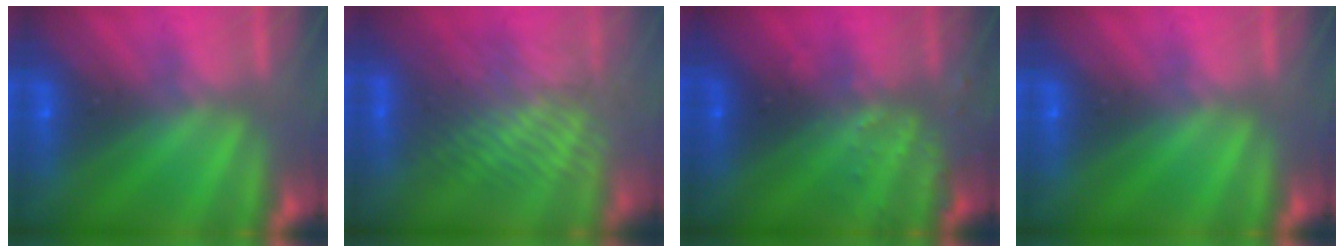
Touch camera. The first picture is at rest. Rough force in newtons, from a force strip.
{"total": 3.6}
{"total": 3.2}
{"total": 0.0}